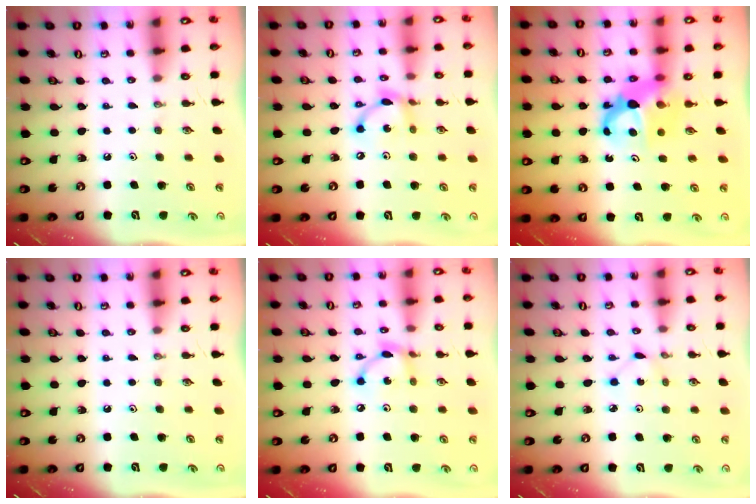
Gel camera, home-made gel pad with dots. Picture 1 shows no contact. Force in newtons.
{"total": 9.7, "press": 9.7, "slide": 0.4}
{"total": 7.1, "press": 7.1, "slide": 0.5}
{"total": 0.0}
{"total": 7.1, "press": 7.1, "slide": 0.1}
{"total": 1.0, "press": 1.0, "slide": 0.1}